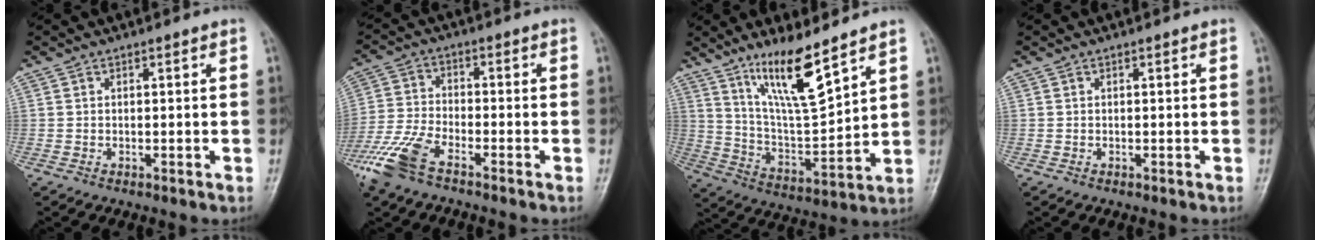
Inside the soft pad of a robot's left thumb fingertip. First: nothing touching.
{"total": 9.1, "force": [-6.2, 3.8, 5.6], "torque": [-0.131, 0.012, -0.131]}
{"total": 13.1, "force": [9.0, 2.3, 9.3], "torque": [-0.154, -0.066, 0.179]}
{"total": 0.0}